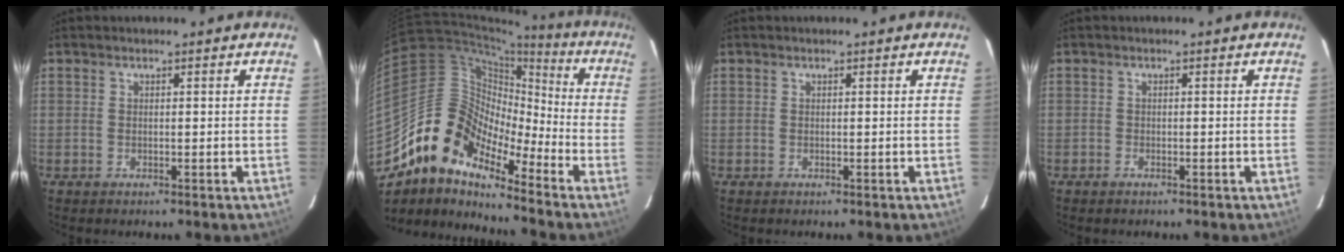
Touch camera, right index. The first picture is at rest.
{"total": 13.8, "force": [-10.4, 6.0, 7.0], "torque": [-0.109, 0.015, -0.218]}
{"total": 0.0}
{"total": 0.8, "force": [-0.7, 0.5, 0.1], "torque": [-0.004, 0.003, -0.012]}